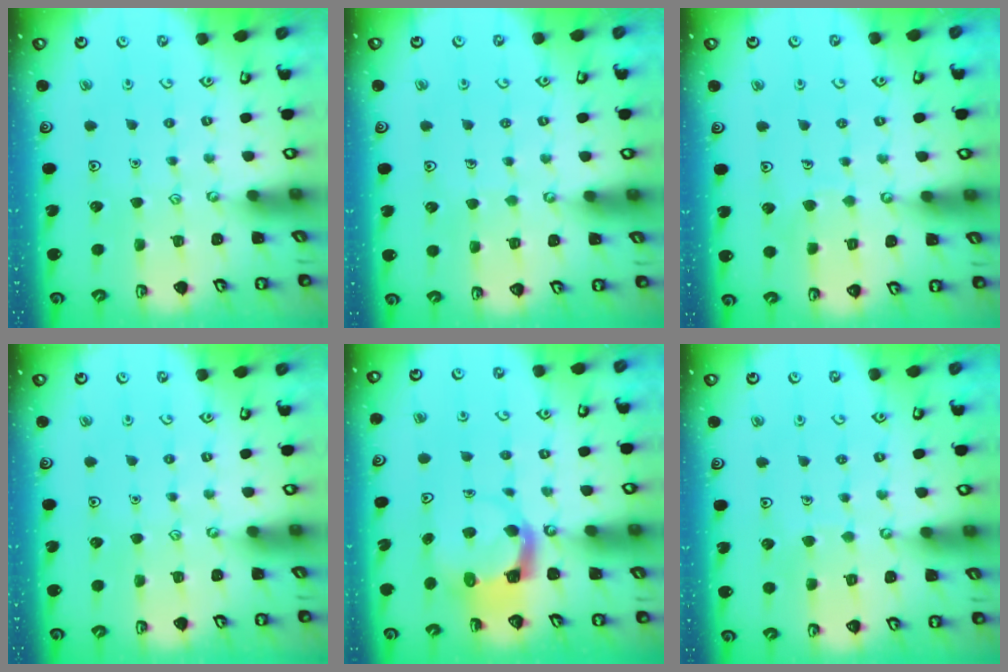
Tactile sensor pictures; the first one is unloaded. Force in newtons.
{"total": 4.6, "press": 4.6, "slide": 0.4}
{"total": 4.4, "press": 4.4, "slide": 0.3}
{"total": 0.0}
{"total": 4.0, "press": 4.0, "slide": 0.3}
{"total": 2.9, "press": 2.9, "slide": 0.2}